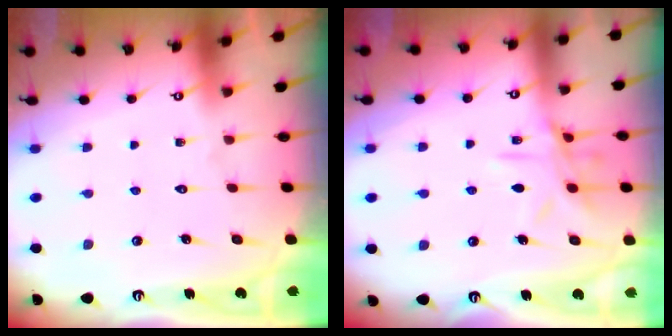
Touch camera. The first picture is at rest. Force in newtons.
{"total": 10.1, "press": 10.1, "slide": 0.8}